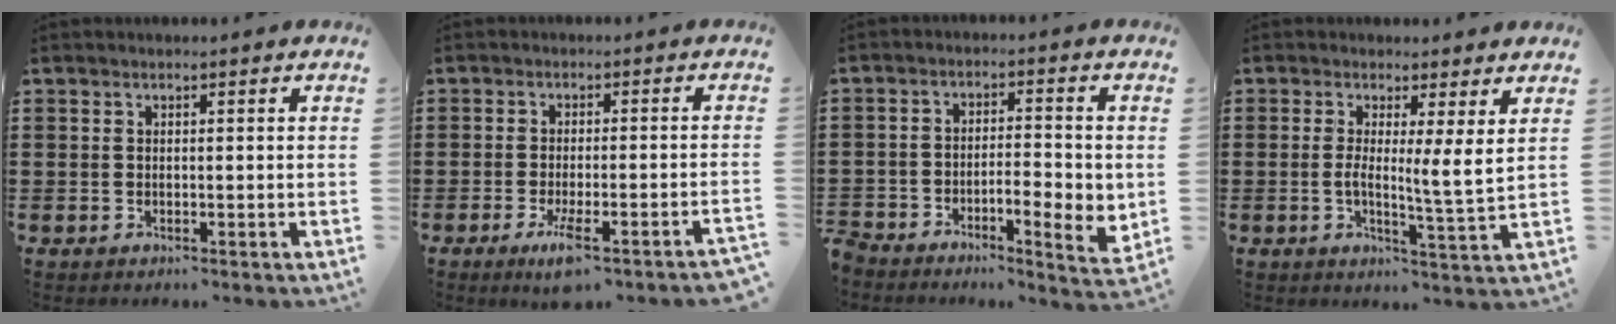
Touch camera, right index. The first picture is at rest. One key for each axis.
{"total": 4.8, "fx": -2.9, "fy": 0.1, "fz": 3.8, "tx": -0.075, "ty": -0.014, "tz": -0.052}
{"total": 5.5, "fx": -2.9, "fy": 1.8, "fz": 4.3, "tx": -0.071, "ty": 0.001, "tz": -0.050}
{"total": 5.5, "fx": 1.6, "fy": -0.2, "fz": 5.3, "tx": -0.091, "ty": -0.019, "tz": 0.024}